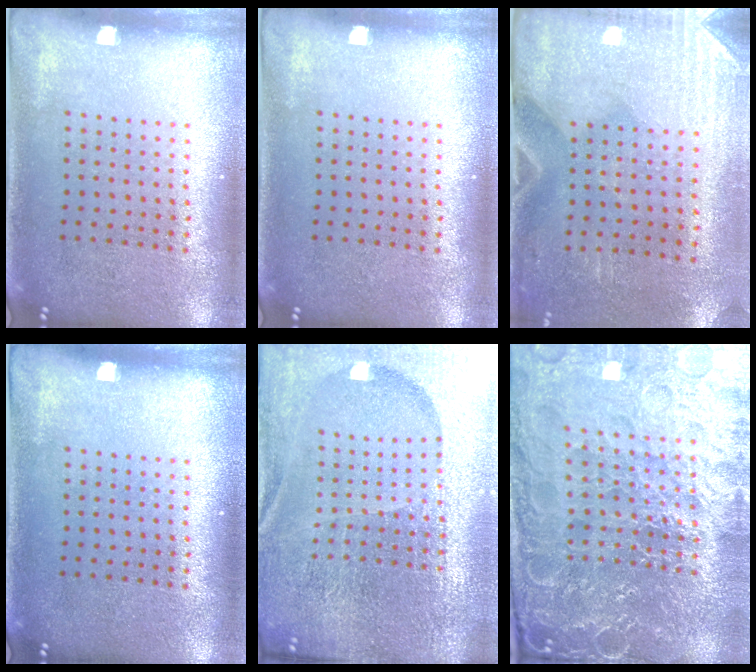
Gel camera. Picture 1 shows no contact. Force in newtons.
{"total": 0.0}
{"total": 2.9, "press": 2.5, "slide": 1.5}
{"total": 0.0}
{"total": 7.0, "press": 6.0, "slide": 3.5}
{"total": 5.5, "press": 5.1, "slide": 2.0}